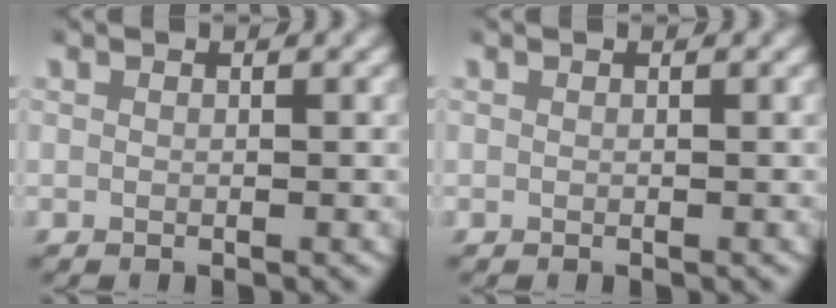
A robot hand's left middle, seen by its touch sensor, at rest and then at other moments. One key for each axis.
{"total": 0.0}